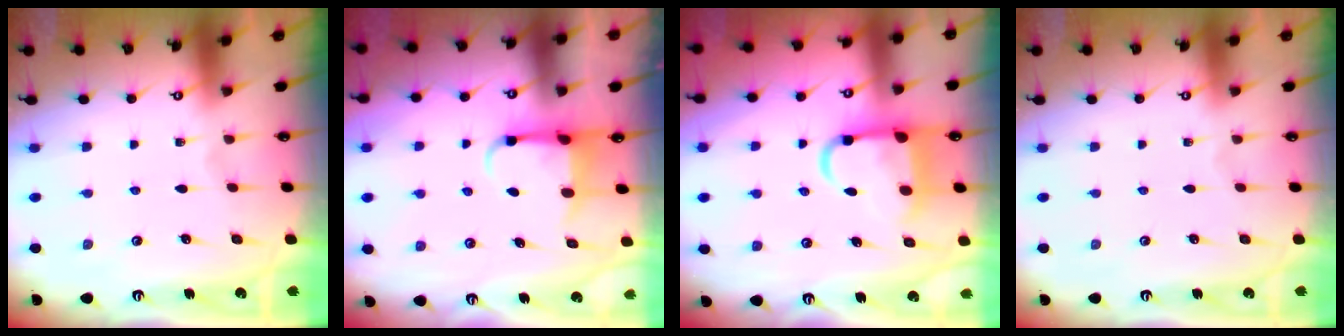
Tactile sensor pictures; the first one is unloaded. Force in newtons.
{"total": 4.3, "press": 4.2, "slide": 0.7}
{"total": 9.7, "press": 9.6, "slide": 1.2}
{"total": 0.0}